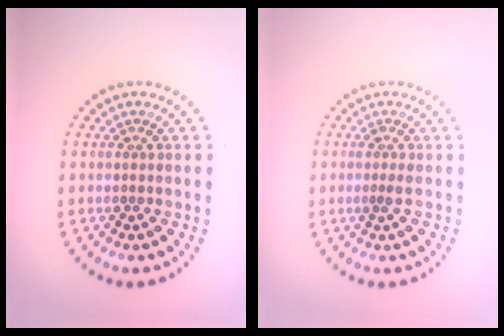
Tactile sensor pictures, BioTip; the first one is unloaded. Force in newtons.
{"total": 1.1, "press": 0.8, "slide": 0.7}